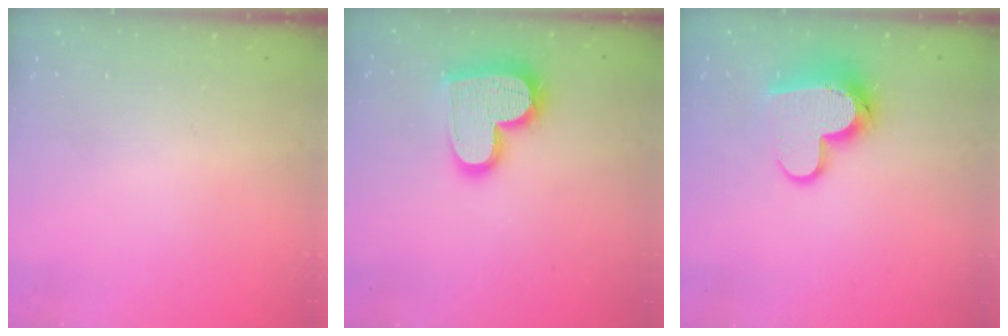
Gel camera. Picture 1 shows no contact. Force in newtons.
{"total": 18.2, "press": 18.1, "slide": 1.3}
{"total": 12.4, "press": 12.3, "slide": 1.2}